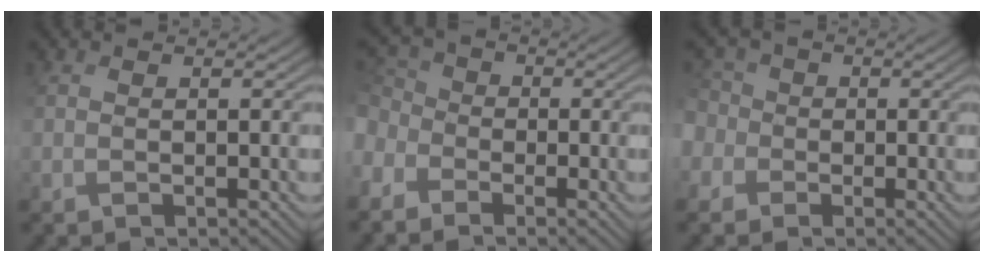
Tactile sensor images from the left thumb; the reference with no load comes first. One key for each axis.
{"total": 4.9, "fx": -2.7, "fy": 3.7, "fz": 1.9, "tx": -0.070, "ty": -0.008, "tz": -0.057}
{"total": 5.1, "fx": -1.0, "fy": 4.8, "fz": 1.3, "tx": -0.059, "ty": 0.001, "tz": -0.040}